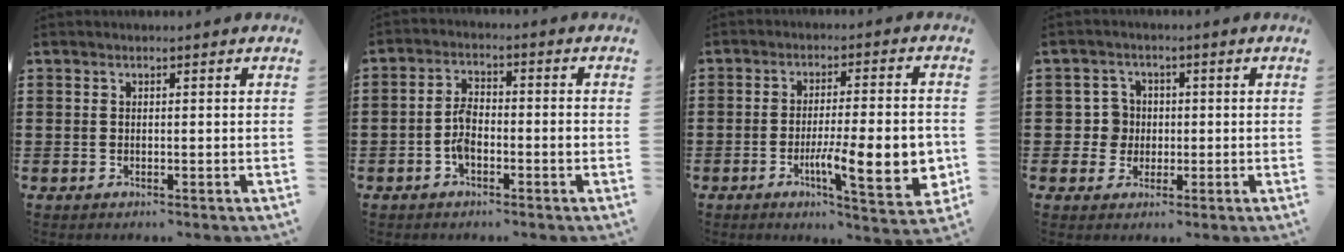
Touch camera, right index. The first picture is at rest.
{"total": 4.7, "force": [-1.5, 1.9, 4.1], "torque": [-0.084, 0.003, -0.030]}
{"total": 12.3, "force": [-3.0, 3.1, 11.5], "torque": [-0.175, -0.008, -0.046]}
{"total": 3.8, "force": [-0.2, 3.7, 1.0], "torque": [-0.035, 0.009, -0.006]}